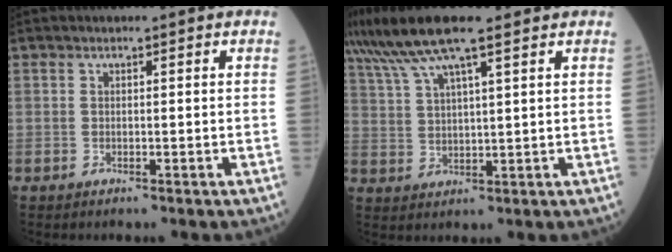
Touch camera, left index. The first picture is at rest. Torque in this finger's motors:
{"motor_torque": [1.30, -0.84, 0.33, 0.21]}